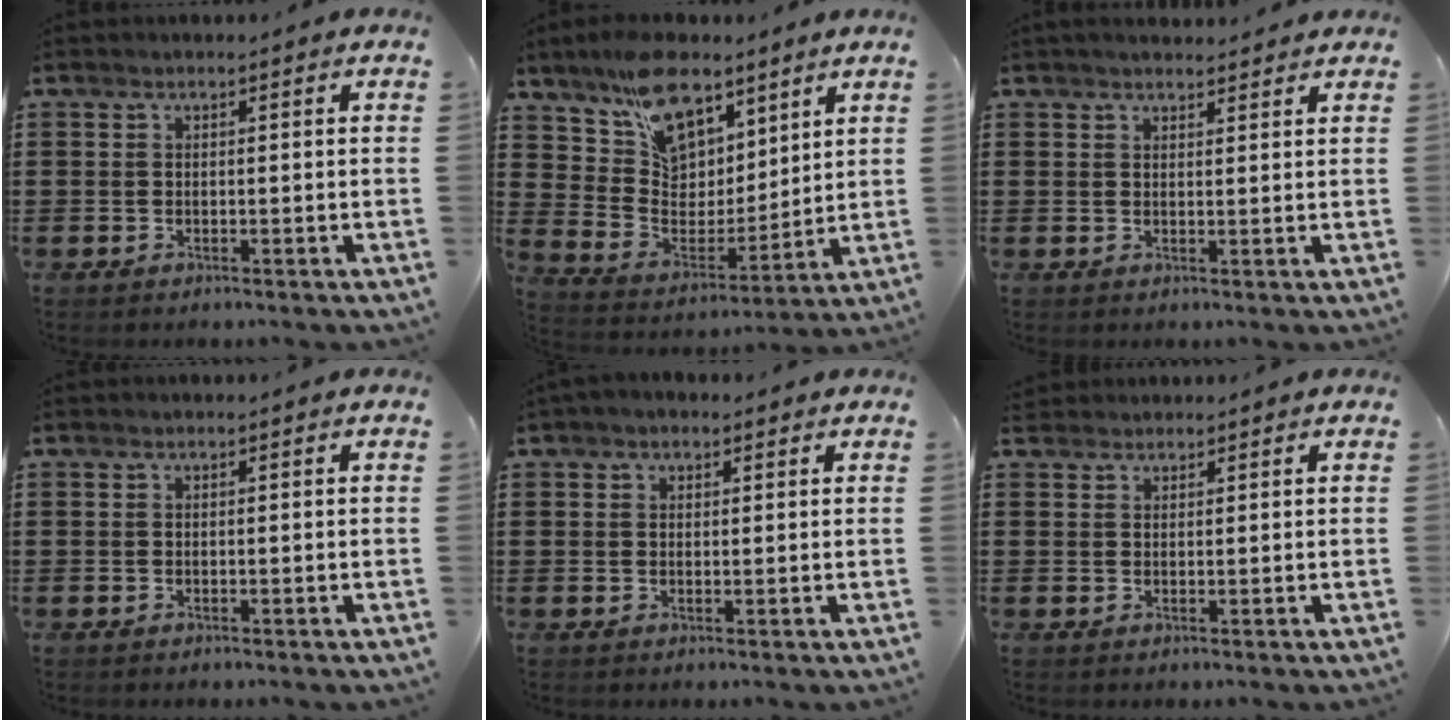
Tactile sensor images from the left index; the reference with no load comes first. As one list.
[{"total": 12.1, "force": [9.0, 6.5, 4.8], "torque": [-0.117, -0.044, 0.171]}, {"total": 1.8, "force": [1.7, 0.3, 0.2], "torque": [-0.008, 0.003, 0.033]}, {"total": 0.0}, {"total": 1.6, "force": [1.2, 1.0, 0.5], "torque": [-0.013, 0.007, 0.023]}, {"total": 1.6, "force": [1.3, 0.9, -0.1], "torque": [-0.003, 0.006, 0.026]}]